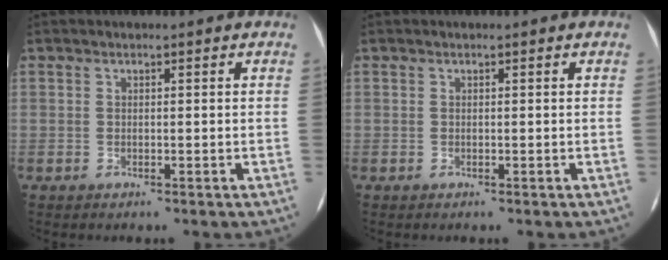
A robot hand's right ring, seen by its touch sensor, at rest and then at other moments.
{"total": 0.0}